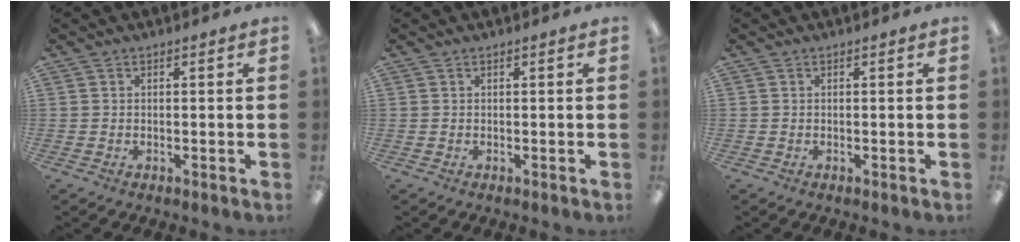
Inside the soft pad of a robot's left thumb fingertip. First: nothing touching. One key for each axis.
{"total": 0.0}
{"total": 0.0}